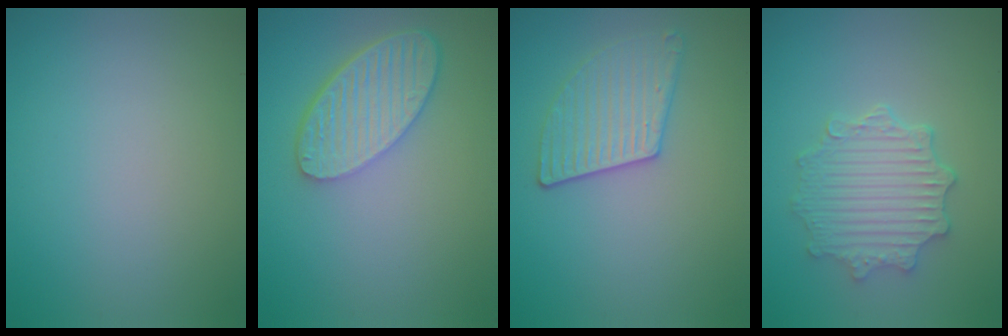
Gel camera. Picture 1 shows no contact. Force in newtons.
{"total": 5.8, "press": 4.5, "slide": 3.6}
{"total": 3.0, "press": 2.9, "slide": 0.4}
{"total": 4.7, "press": 3.9, "slide": 2.5}